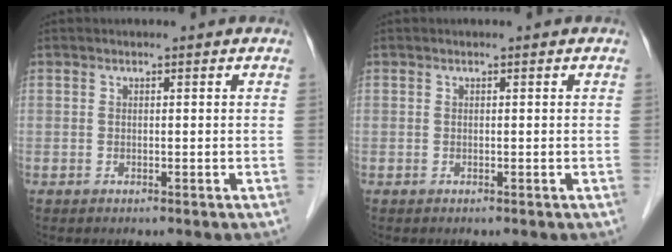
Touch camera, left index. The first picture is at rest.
{"total": 0.0}